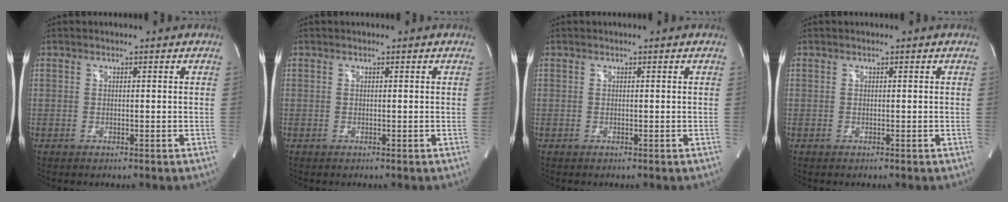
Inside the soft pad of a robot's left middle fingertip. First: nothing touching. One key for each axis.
{"total": 0.0}
{"total": 0.0}
{"total": 0.0}